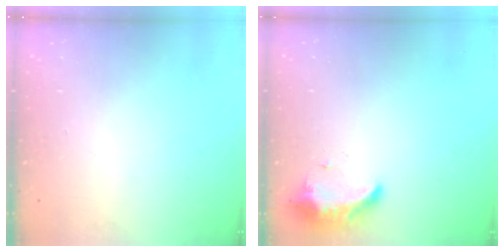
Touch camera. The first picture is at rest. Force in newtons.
{"total": 8.6, "press": 8.6, "slide": 0.3}